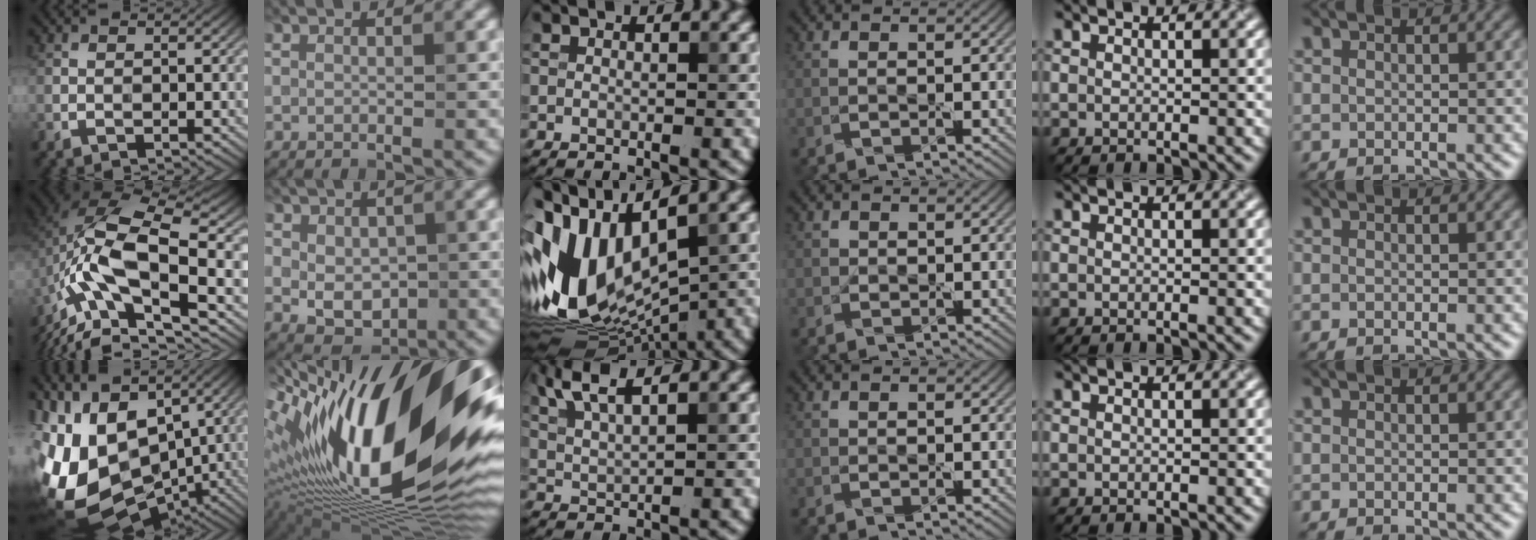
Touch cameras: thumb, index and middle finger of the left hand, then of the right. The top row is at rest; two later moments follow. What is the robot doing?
{"motion": "cut", "object": "origami paper"}